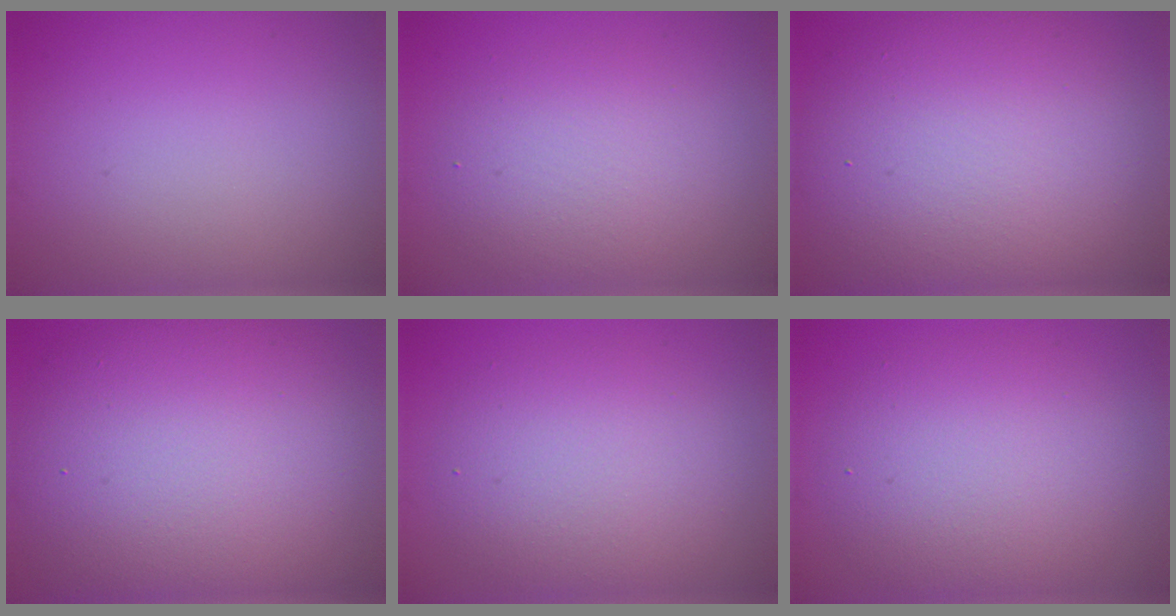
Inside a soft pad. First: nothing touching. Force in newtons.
{"total": 2.5, "press": 2.5, "slide": 0.4}
{"total": 11.7, "press": 11.7, "slide": 0.7}
{"total": 12.9, "press": 12.9, "slide": 0.6}
{"total": 4.9, "press": 4.9, "slide": 0.3}
{"total": 5.9, "press": 5.9, "slide": 0.4}